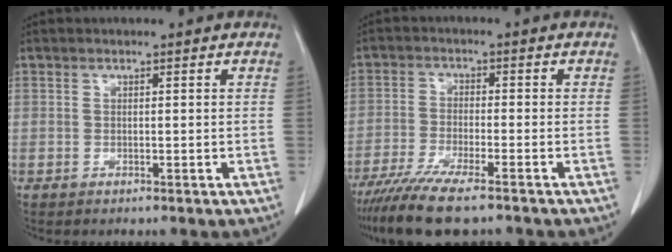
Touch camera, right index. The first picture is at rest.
{"total": 10.5, "force": [-8.2, 1.3, 6.3], "torque": [-0.107, -0.026, -0.137]}